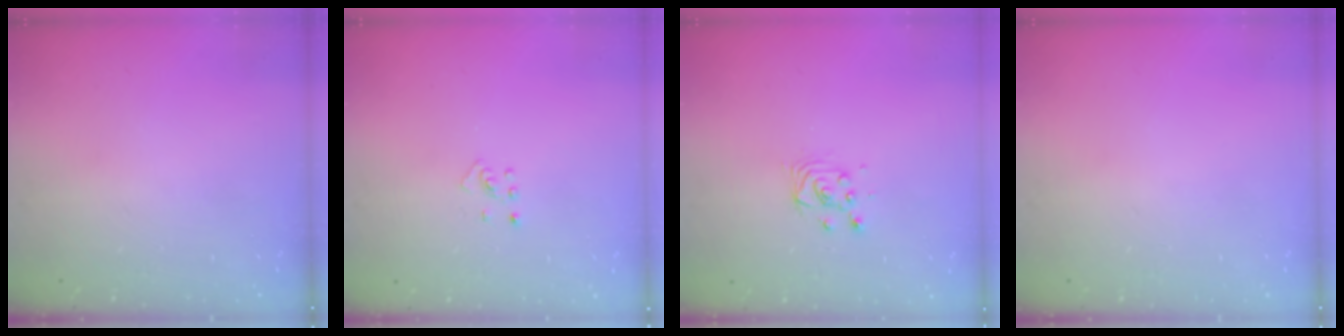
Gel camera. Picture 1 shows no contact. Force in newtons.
{"total": 2.7, "press": 2.7, "slide": 0.5}
{"total": 3.3, "press": 3.3, "slide": 0.3}
{"total": 0.0}